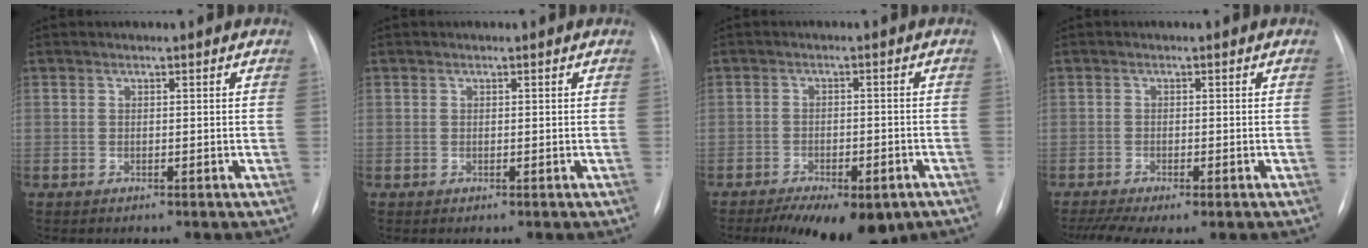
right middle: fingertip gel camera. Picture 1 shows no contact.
{"total": 0.0}
{"total": 12.2, "force": [-8.5, 4.7, 7.4], "torque": [-0.098, -0.004, -0.116]}
{"total": 7.0, "force": [-4.9, 1.7, 4.6], "torque": [-0.080, -0.009, -0.078]}